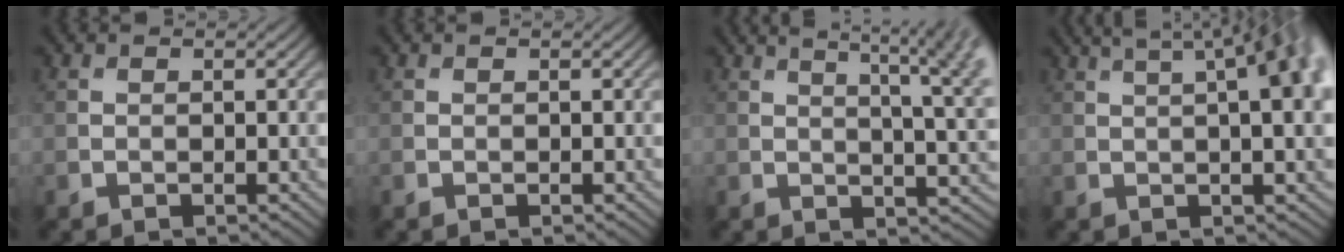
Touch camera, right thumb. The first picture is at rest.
{"total": 0.0}
{"total": 11.8, "force": [5.1, 4.0, 9.9], "torque": [-0.121, 0.031, 0.055]}
{"total": 11.0, "force": [3.9, 3.3, 9.8], "torque": [-0.117, 0.046, 0.042]}